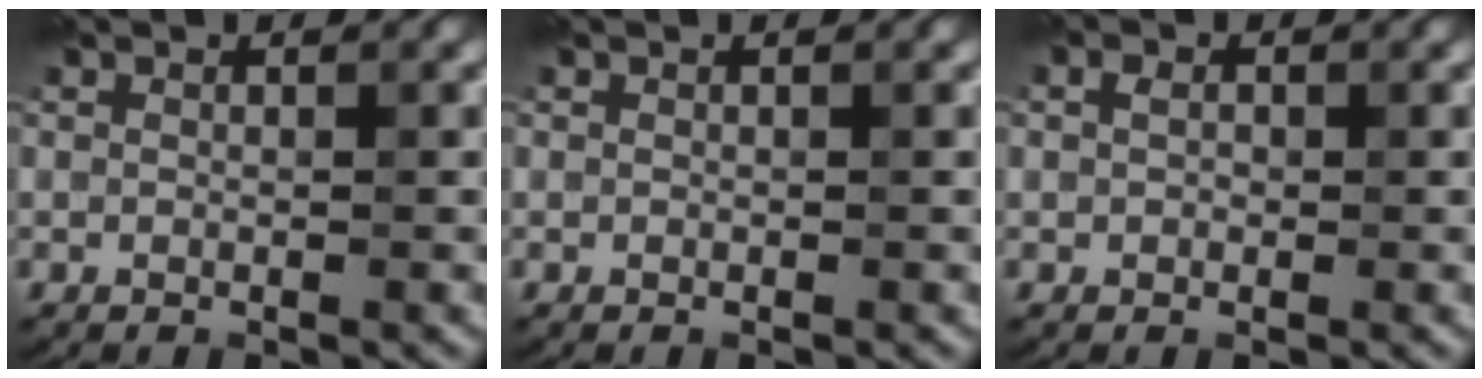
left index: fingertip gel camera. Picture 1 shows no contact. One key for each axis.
{"total": 0.0}
{"total": 1.1, "fx": 0.2, "fy": 1.0, "fz": 0.5, "tx": -0.007, "ty": 0.010, "tz": -0.001}